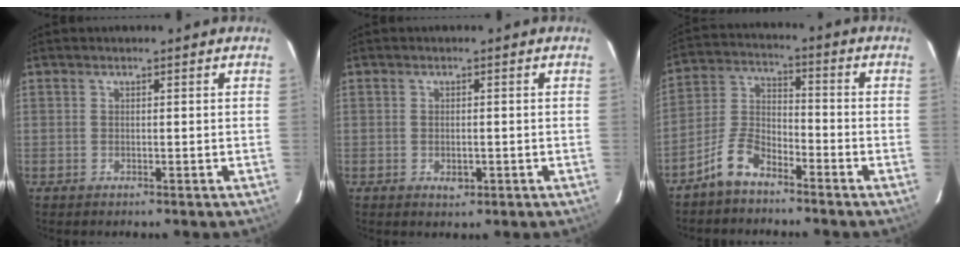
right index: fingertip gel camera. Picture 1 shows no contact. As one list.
[{"total": 1.8, "force": [-0.6, 1.0, 1.4], "torque": [-0.025, -0.001, -0.003]}, {"total": 6.9, "force": [-5.3, 2.9, 3.5], "torque": [-0.084, 0.006, -0.108]}]